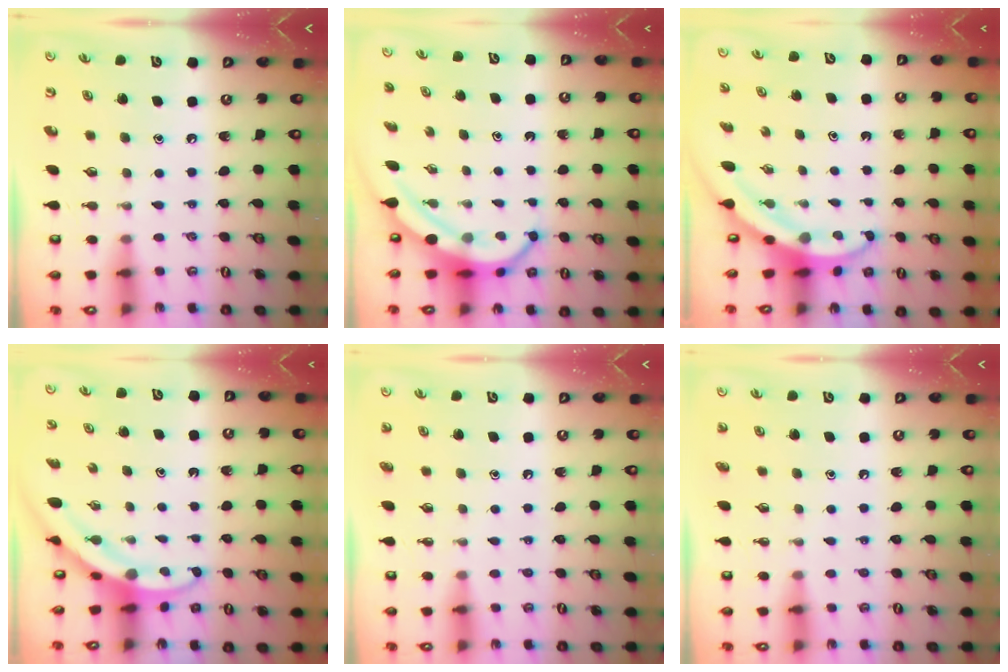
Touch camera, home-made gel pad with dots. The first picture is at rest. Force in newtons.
{"total": 7.4, "press": 7.3, "slide": 1.1}
{"total": 3.8, "press": 3.8, "slide": 0.4}
{"total": 3.2, "press": 3.1, "slide": 0.3}
{"total": 1.1, "press": 1.1, "slide": 0.3}
{"total": 1.1, "press": 1.1, "slide": 0.3}